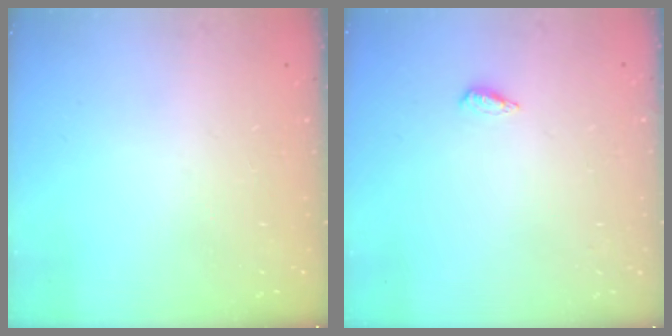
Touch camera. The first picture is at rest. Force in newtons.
{"total": 3.1, "press": 3.0, "slide": 0.6}